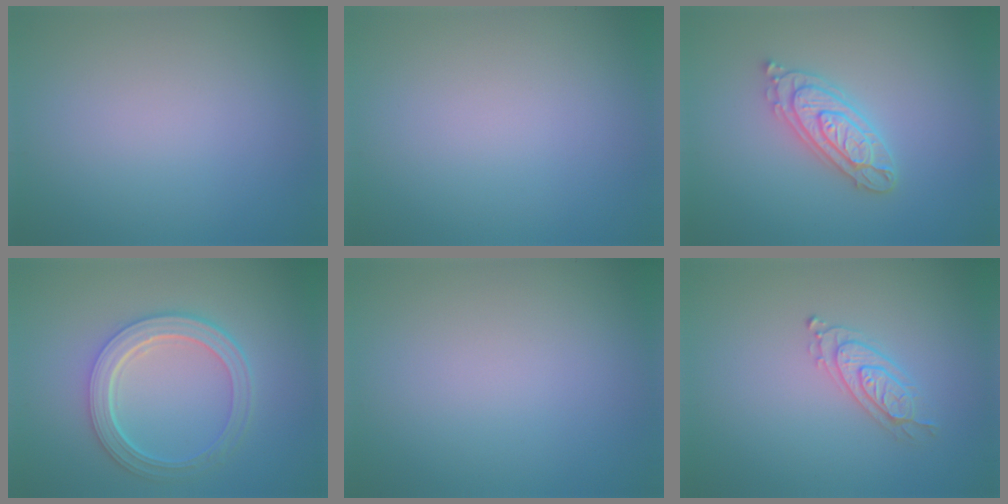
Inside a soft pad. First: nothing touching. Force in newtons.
{"total": 0.0}
{"total": 4.0, "press": 4.0, "slide": 0.6}
{"total": 5.1, "press": 3.8, "slide": 3.4}
{"total": 0.0}
{"total": 2.1, "press": 2.1, "slide": 0.5}